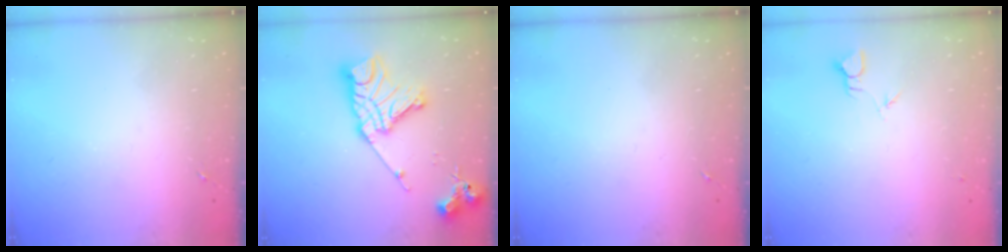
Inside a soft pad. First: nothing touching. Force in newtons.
{"total": 19.3, "press": 19.2, "slide": 1.8}
{"total": 0.0}
{"total": 2.3, "press": 2.3, "slide": 0.1}